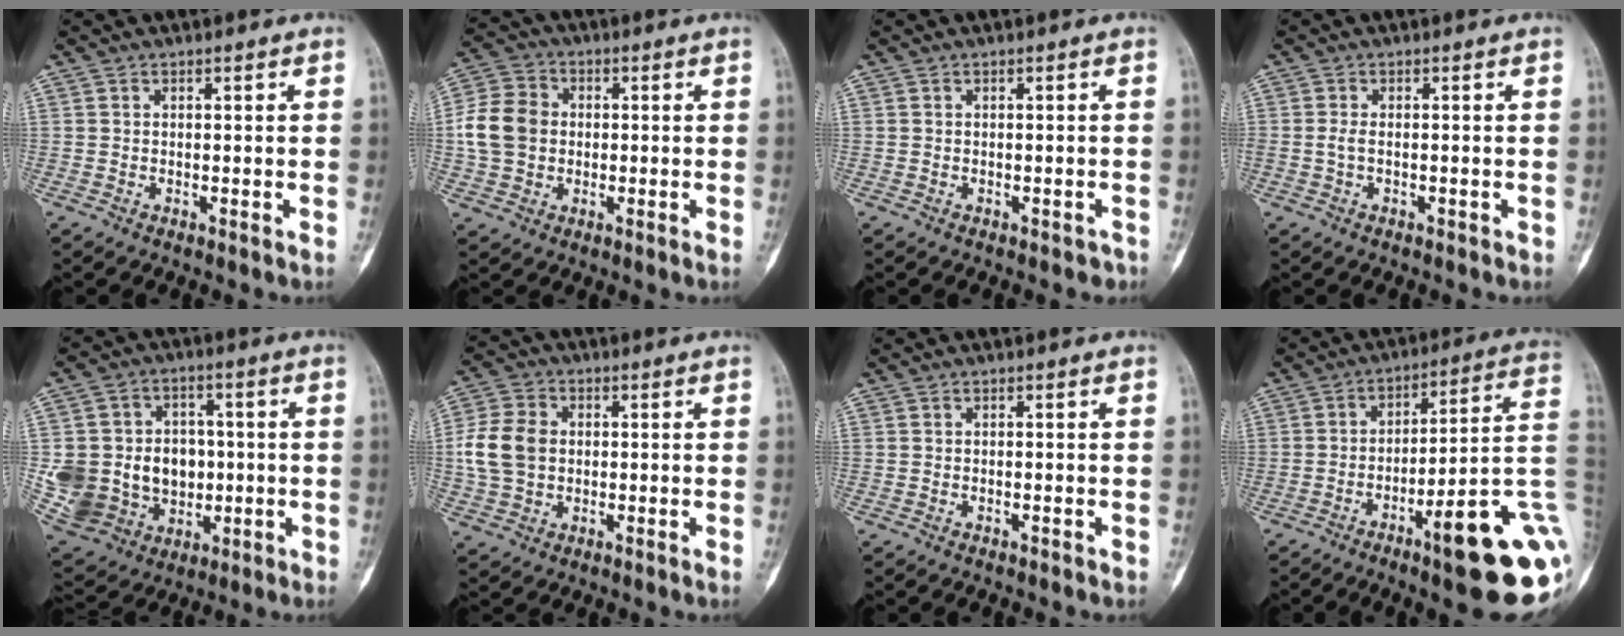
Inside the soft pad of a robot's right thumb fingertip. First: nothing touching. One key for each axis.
{"total": 10.4, "fx": -0.1, "fy": 8.5, "fz": 6.1, "tx": -0.101, "ty": 0.020, "tz": -0.011}
{"total": 1.0, "fx": -0.6, "fy": 0.8, "fz": 0.4, "tx": -0.004, "ty": 0.018, "tz": -0.001}
{"total": 1.8, "fx": -0.3, "fy": 1.1, "fz": 1.4, "tx": -0.032, "ty": 0.001, "tz": -0.011}
{"total": 20.2, "fx": -1.6, "fy": 16.9, "fz": 10.9, "tx": -0.180, "ty": 0.027, "tz": 0.004}
{"total": 9.9, "fx": 0.0, "fy": 7.7, "fz": 6.2, "tx": -0.108, "ty": 0.015, "tz": -0.006}
{"total": 0.0}
{"total": 21.5, "fx": -7.4, "fy": 4.3, "fz": 19.7, "tx": -0.191, "ty": 0.048, "tz": -0.098}